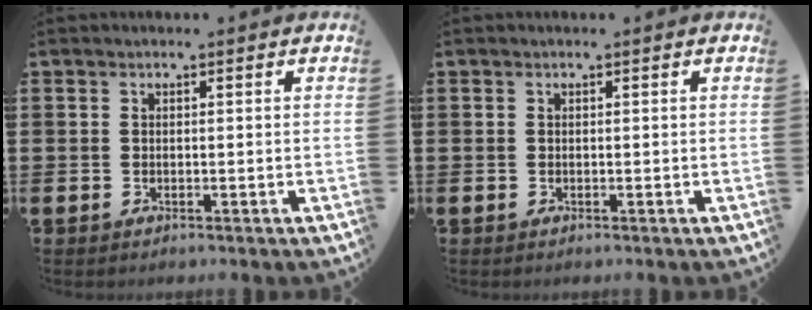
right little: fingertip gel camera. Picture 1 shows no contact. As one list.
[{"total": 0.0}]